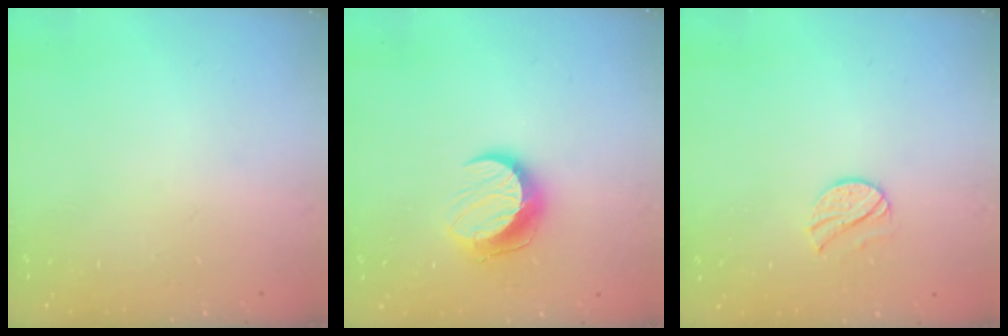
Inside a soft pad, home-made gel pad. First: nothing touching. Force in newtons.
{"total": 10.1, "press": 10.1, "slide": 0.2}
{"total": 7.6, "press": 7.6, "slide": 0.4}